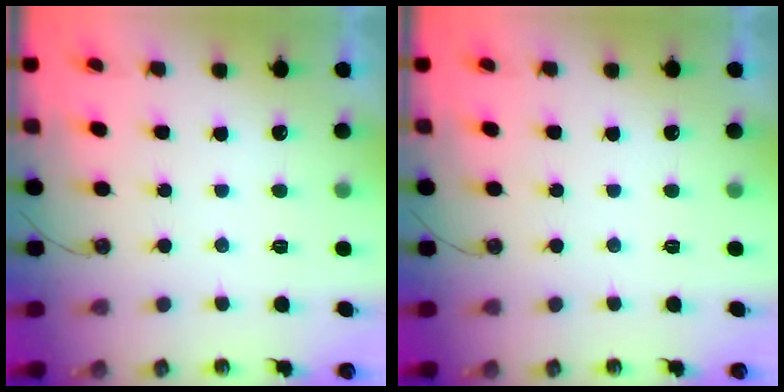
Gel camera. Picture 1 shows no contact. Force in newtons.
{"total": 0.0}